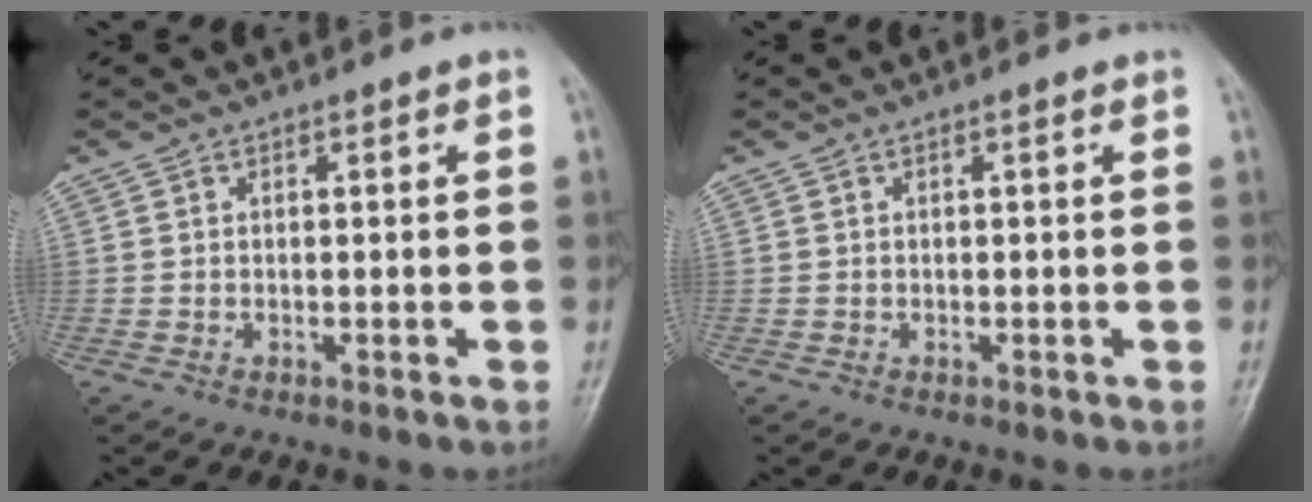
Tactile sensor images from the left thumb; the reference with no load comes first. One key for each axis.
{"total": 0.0}